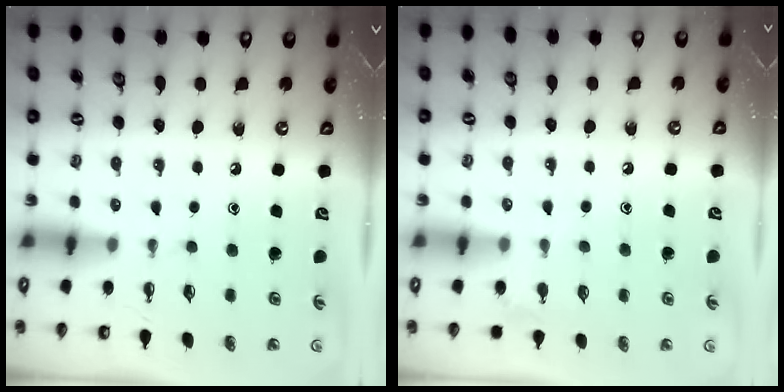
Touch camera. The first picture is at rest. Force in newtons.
{"total": 6.5, "press": 6.5, "slide": 0.3}